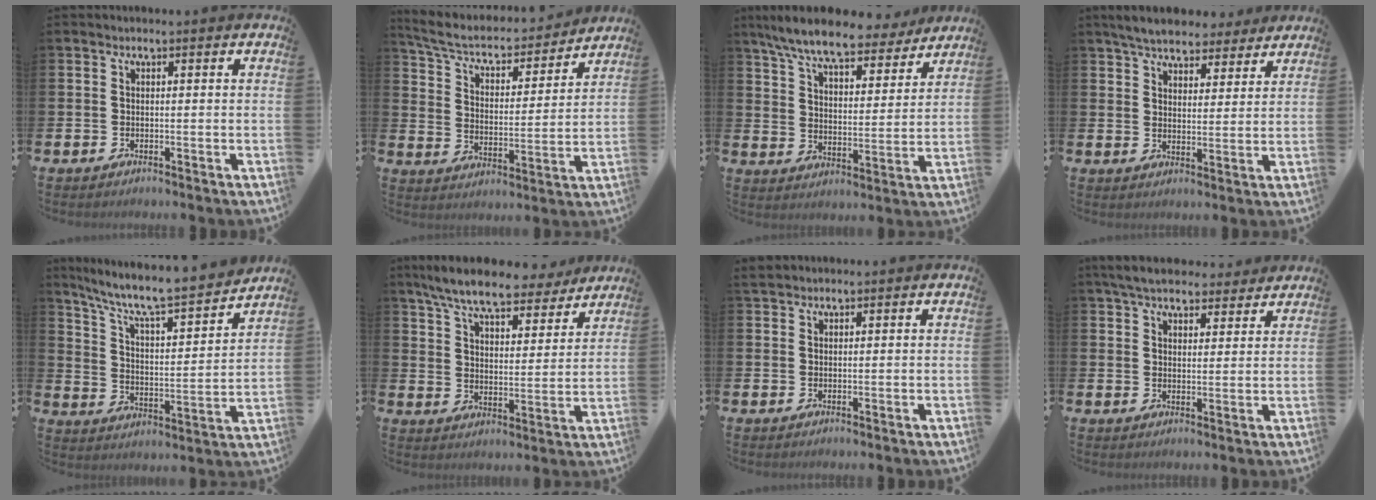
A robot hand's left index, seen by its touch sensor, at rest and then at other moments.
{"total": 6.3, "force": [5.6, 1.9, 2.1], "torque": [-0.075, -0.044, 0.091]}
{"total": 9.4, "force": [8.4, 1.5, 3.9], "torque": [-0.104, -0.044, 0.147]}
{"total": 6.1, "force": [5.7, 1.8, 1.1], "torque": [-0.040, -0.021, 0.103]}
{"total": 8.3, "force": [7.4, 1.1, 3.8], "torque": [-0.107, -0.056, 0.120]}
{"total": 8.9, "force": [8.0, 1.5, 3.6], "torque": [-0.097, -0.041, 0.140]}
{"total": 1.6, "force": [1.5, 0.5, 0.2], "torque": [0.003, 0.001, 0.026]}
{"total": 5.9, "force": [5.4, 1.6, 1.4], "torque": [-0.042, -0.020, 0.100]}